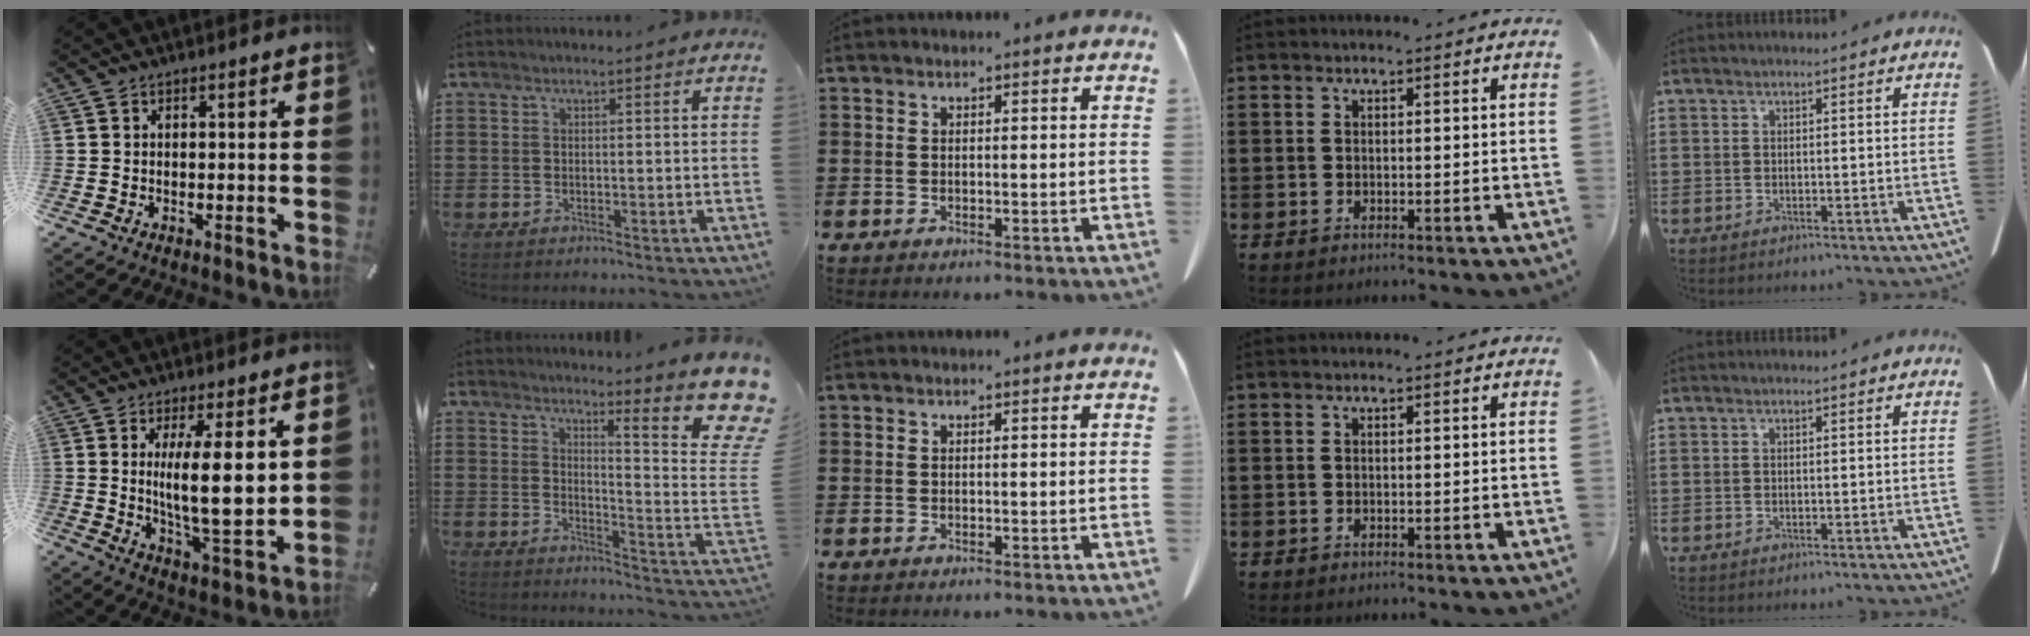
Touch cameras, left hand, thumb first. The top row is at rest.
{"thumb": {"total": 14.3, "force": [3.0, 3.9, 13.4], "torque": [-0.225, -0.023, 0.042]}, "index": {"total": 10.2, "force": [7.2, 1.1, 7.1], "torque": [-0.102, -0.069, 0.117]}}